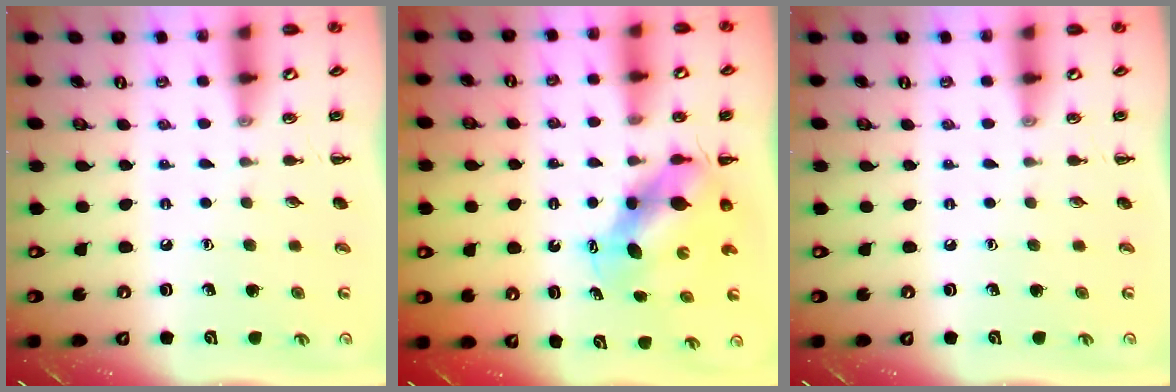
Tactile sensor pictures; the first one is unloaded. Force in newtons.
{"total": 6.4, "press": 6.2, "slide": 1.5}
{"total": 0.0}